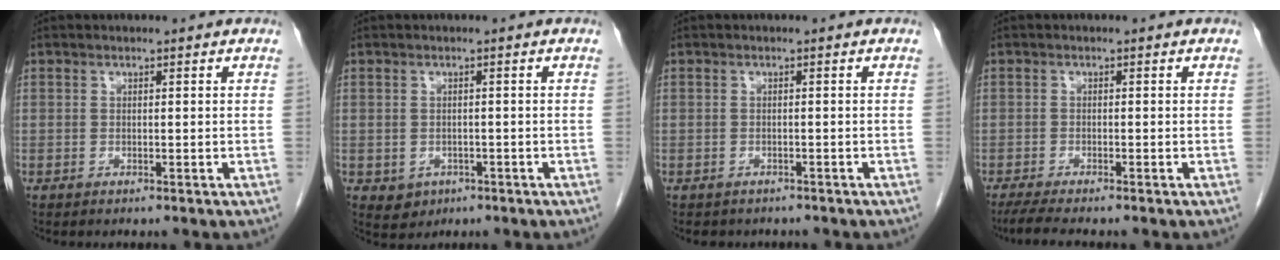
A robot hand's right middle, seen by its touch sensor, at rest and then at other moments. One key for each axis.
{"total": 2.8, "fx": -1.0, "fy": 2.5, "fz": 0.9, "tx": -0.012, "ty": 0.004, "tz": -0.003}
{"total": 3.3, "fx": -2.8, "fy": 1.6, "fz": 0.7, "tx": -0.015, "ty": 0.000, "tz": -0.033}
{"total": 4.0, "fx": -3.3, "fy": 0.0, "fz": 2.3, "tx": -0.042, "ty": -0.011, "tz": -0.055}